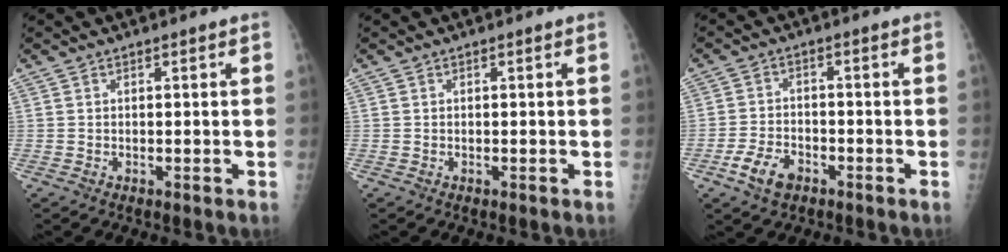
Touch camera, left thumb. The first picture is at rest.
{"total": 0.0}
{"total": 6.0, "force": [-3.3, 3.7, 3.4], "torque": [-0.061, 0.014, -0.059]}